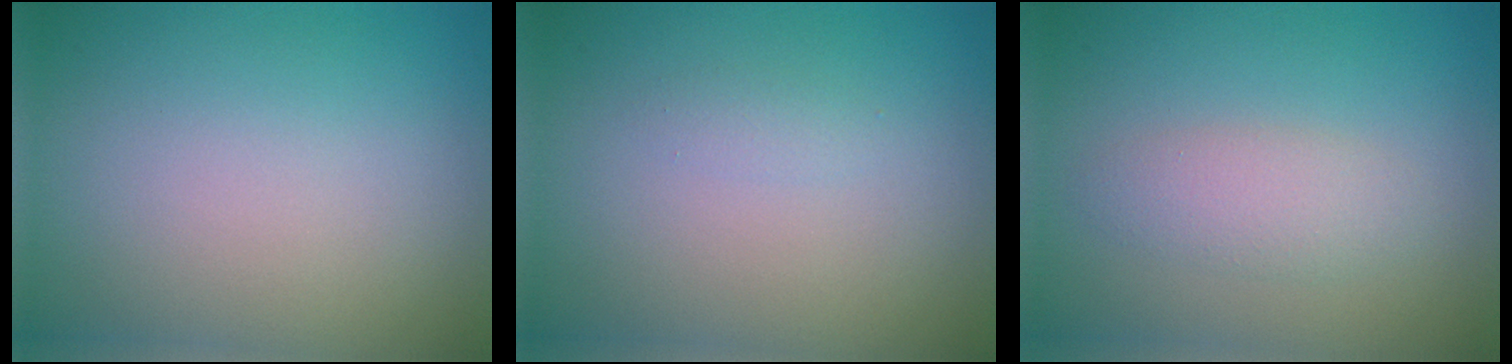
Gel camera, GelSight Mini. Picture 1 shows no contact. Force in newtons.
{"total": 0.6, "press": 0.6, "slide": 0.0}
{"total": 2.3, "press": 2.3, "slide": 0.1}